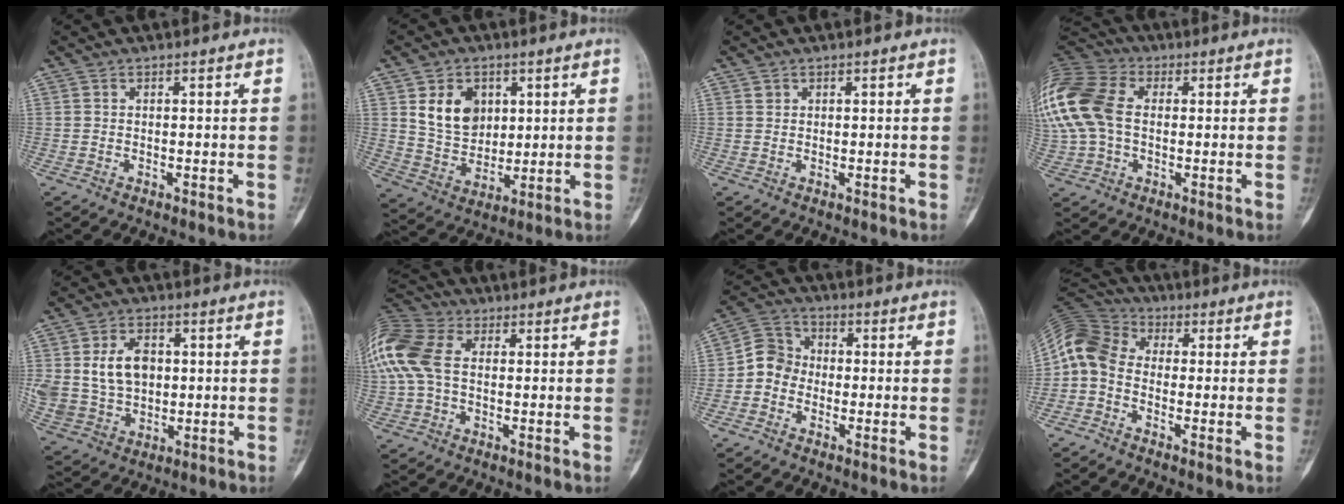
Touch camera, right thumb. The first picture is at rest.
{"total": 10.1, "force": [3.4, 7.6, 5.8], "torque": [-0.067, -0.022, 0.073]}
{"total": 1.0, "force": [0.6, 0.8, 0.1], "torque": [0.010, -0.002, 0.009]}
{"total": 20.4, "force": [2.2, 14.3, 14.4], "torque": [-0.370, 0.034, 0.041]}
{"total": 11.7, "force": [1.8, 8.6, 7.7], "torque": [-0.131, 0.000, 0.046]}
{"total": 15.5, "force": [2.2, 10.3, 11.4], "torque": [-0.291, 0.029, 0.036]}
{"total": 6.2, "force": [-1.5, 5.5, 2.5], "torque": [-0.023, 0.026, -0.045]}
{"total": 8.6, "force": [-1.0, 6.7, 5.3], "torque": [-0.098, 0.032, -0.040]}